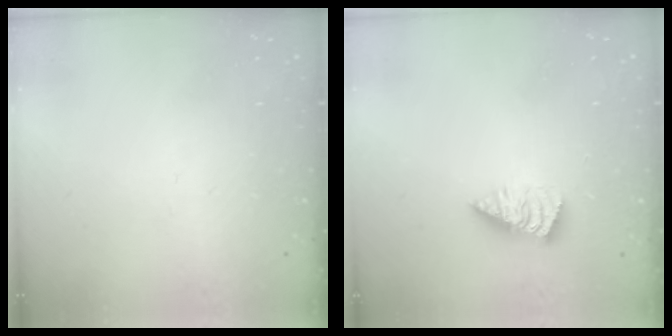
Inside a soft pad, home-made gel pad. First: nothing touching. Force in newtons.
{"total": 1.4, "press": 1.4, "slide": 0.3}